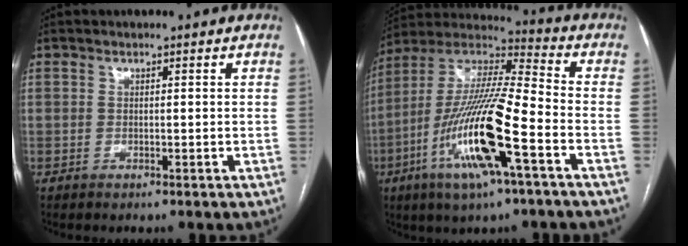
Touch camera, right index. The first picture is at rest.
{"total": 19.0, "force": [-7.0, 1.7, 17.6], "torque": [-0.362, -0.016, -0.133]}